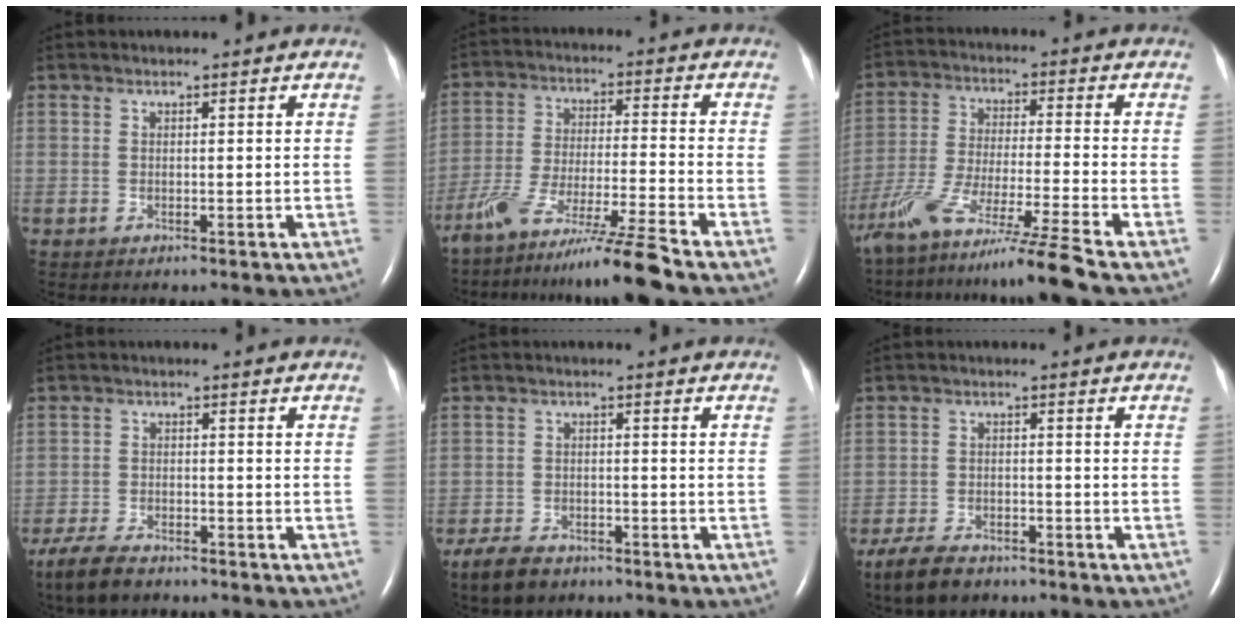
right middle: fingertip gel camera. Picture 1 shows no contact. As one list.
[{"total": 11.9, "force": [-9.9, -2.1, 6.4], "torque": [-0.111, -0.025, -0.177]}, {"total": 15.0, "force": [-12.3, -2.7, 8.2], "torque": [-0.153, -0.043, -0.215]}, {"total": 7.0, "force": [-5.6, 2.3, 3.4], "torque": [-0.072, -0.014, -0.098]}, {"total": 6.3, "force": [-4.9, 3.0, 2.6], "torque": [-0.058, -0.006, -0.080]}, {"total": 7.1, "force": [-5.6, 3.1, 3.3], "torque": [-0.070, -0.009, -0.093]}]